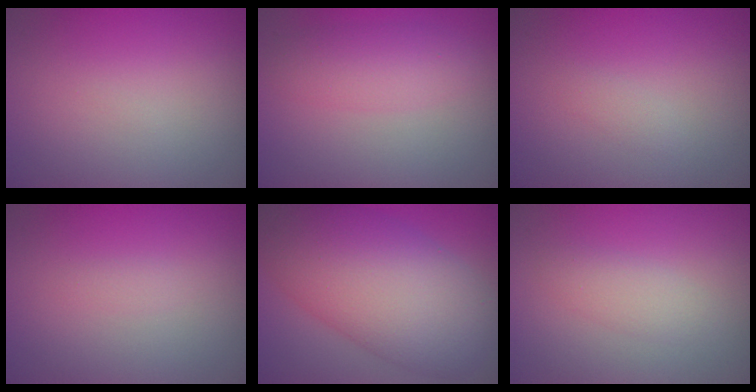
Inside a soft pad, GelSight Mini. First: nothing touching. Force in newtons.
{"total": 2.8, "press": 2.8, "slide": 0.0}
{"total": 0.7, "press": 0.7, "slide": 0.0}
{"total": 0.6, "press": 0.6, "slide": 0.0}
{"total": 11.6, "press": 11.6, "slide": 0.3}
{"total": 1.9, "press": 1.9, "slide": 0.1}